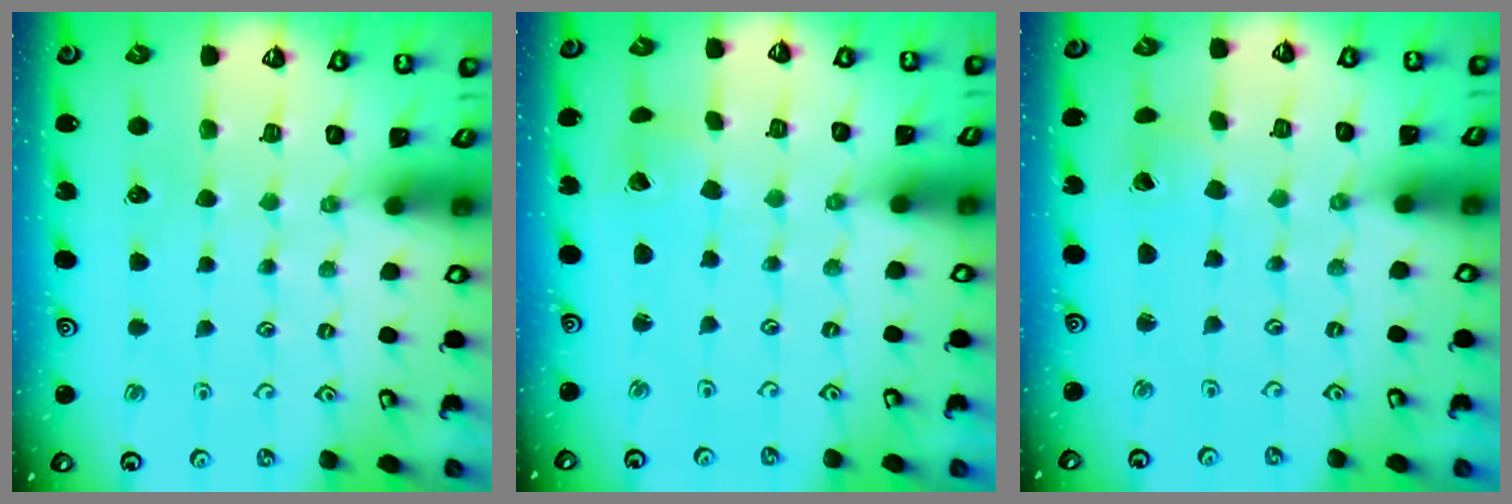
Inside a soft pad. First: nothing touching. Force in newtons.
{"total": 2.9, "press": 2.9, "slide": 0.2}
{"total": 2.8, "press": 2.8, "slide": 0.1}